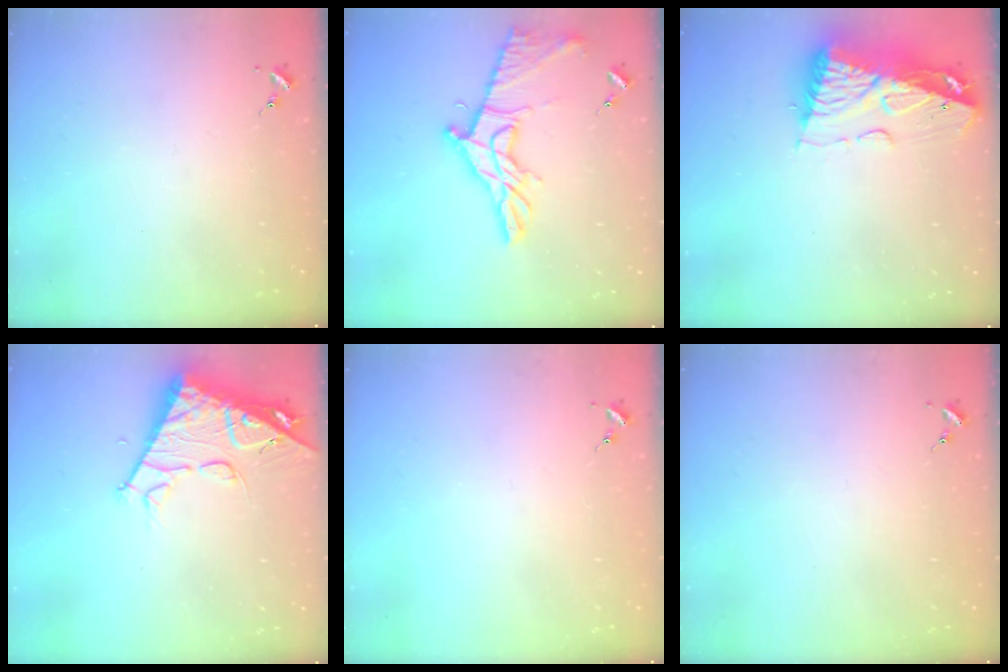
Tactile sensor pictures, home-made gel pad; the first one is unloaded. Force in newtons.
{"total": 16.7, "press": 16.7, "slide": 0.7}
{"total": 12.6, "press": 12.5, "slide": 1.4}
{"total": 13.9, "press": 13.8, "slide": 1.4}
{"total": 0.0}
{"total": 0.0}